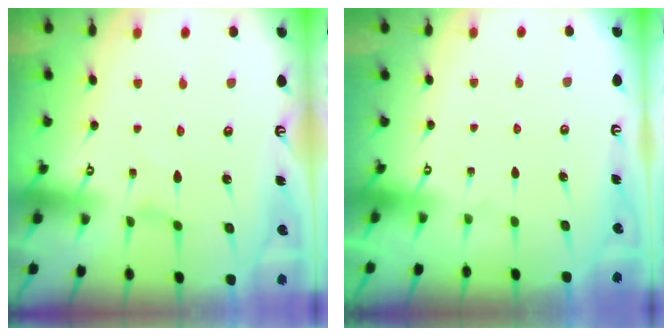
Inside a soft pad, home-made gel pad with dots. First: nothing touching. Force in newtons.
{"total": 0.0}